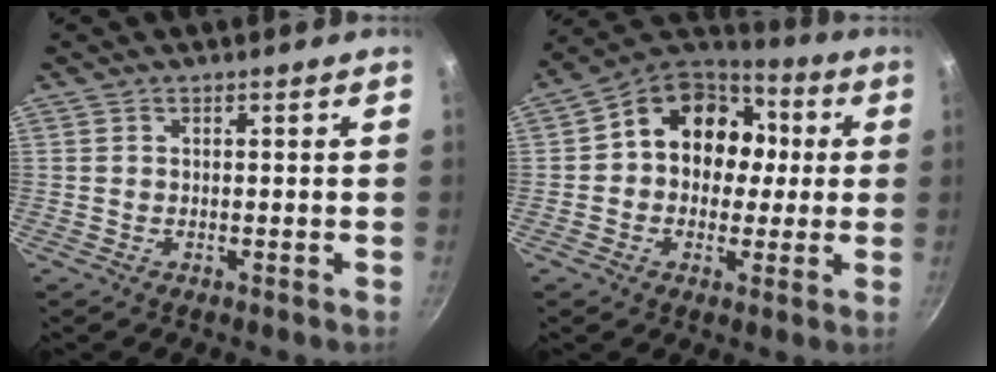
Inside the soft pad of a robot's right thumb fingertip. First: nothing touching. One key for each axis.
{"total": 15.7, "fx": 1.5, "fy": 12.9, "fz": 8.9, "tx": -0.097, "ty": 0.042, "tz": 0.008}